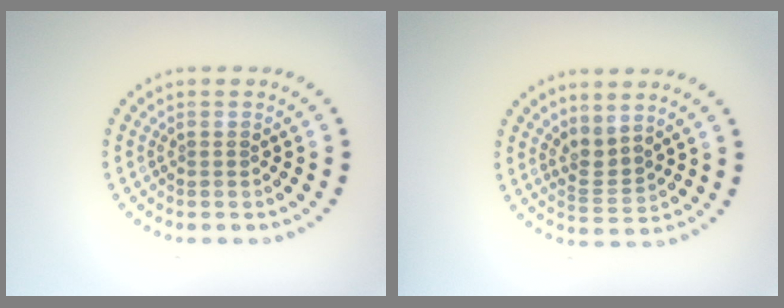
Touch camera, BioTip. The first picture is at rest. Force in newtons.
{"total": 2.2, "press": 1.5, "slide": 1.7}